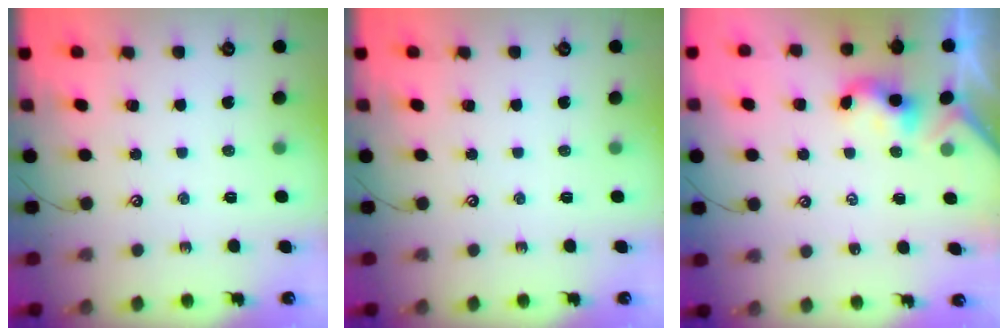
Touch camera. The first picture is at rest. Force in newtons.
{"total": 0.0}
{"total": 2.2, "press": 2.2, "slide": 0.2}